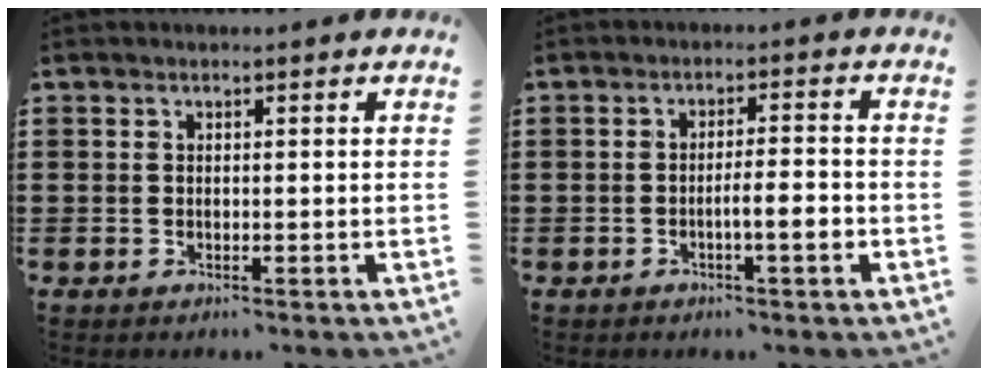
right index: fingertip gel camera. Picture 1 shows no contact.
{"total": 4.0, "force": [-1.4, 0.5, 3.7], "torque": [-0.064, 0.002, -0.026]}